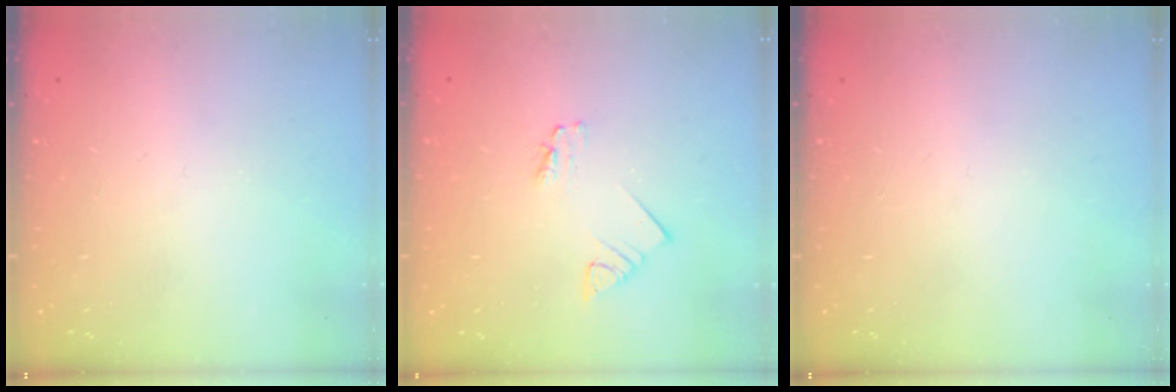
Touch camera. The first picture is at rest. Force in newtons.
{"total": 2.4, "press": 2.4, "slide": 0.1}
{"total": 0.0}